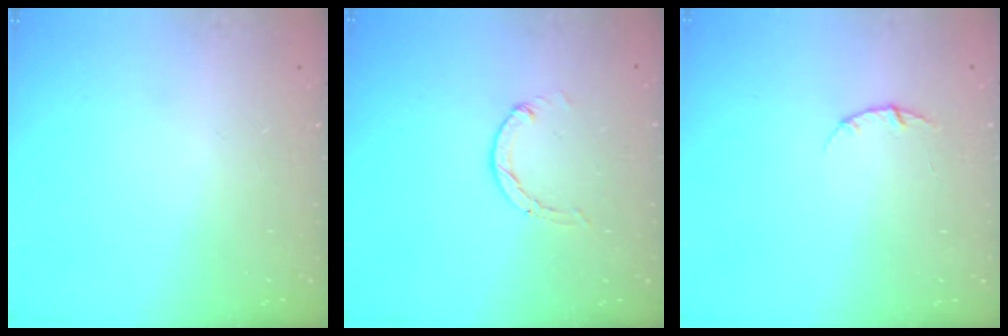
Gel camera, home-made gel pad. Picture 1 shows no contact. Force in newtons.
{"total": 0.0}
{"total": 2.8, "press": 2.8, "slide": 0.4}